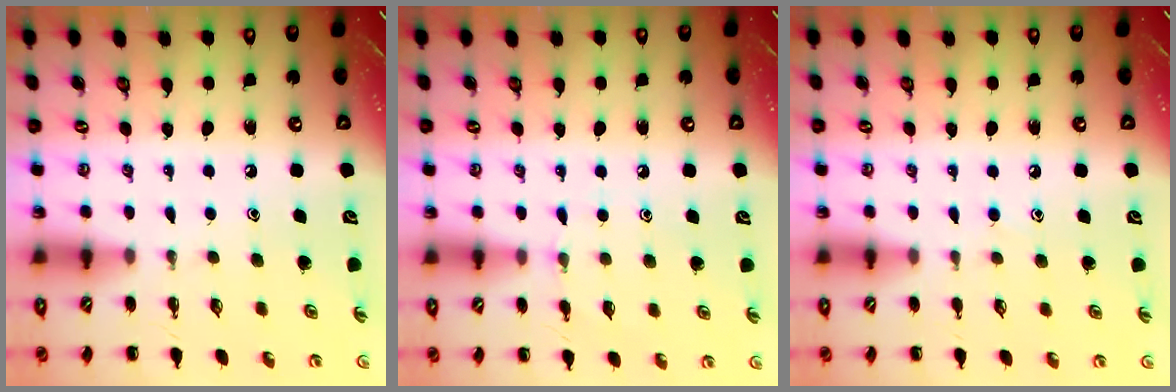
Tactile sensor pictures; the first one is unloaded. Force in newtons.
{"total": 6.7, "press": 6.4, "slide": 2.0}
{"total": 5.3, "press": 4.9, "slide": 2.0}